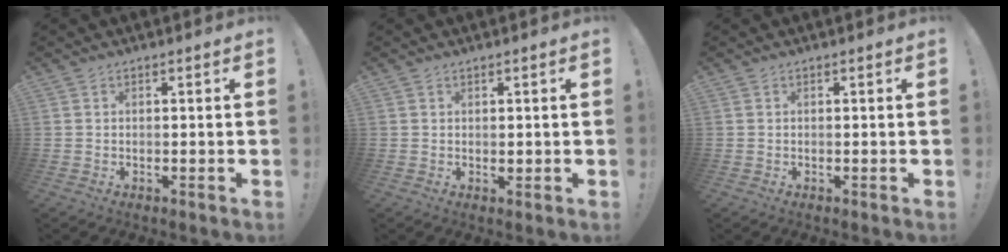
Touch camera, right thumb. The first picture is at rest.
{"total": 0.8, "force": [0.3, 0.6, 0.3], "torque": [-0.002, 0.000, 0.004]}
{"total": 0.0}